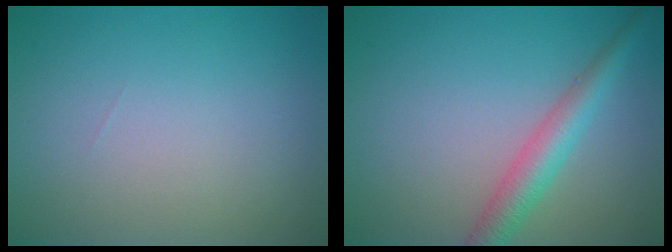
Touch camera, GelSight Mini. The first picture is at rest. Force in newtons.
{"total": 3.4, "press": 3.4, "slide": 0.1}